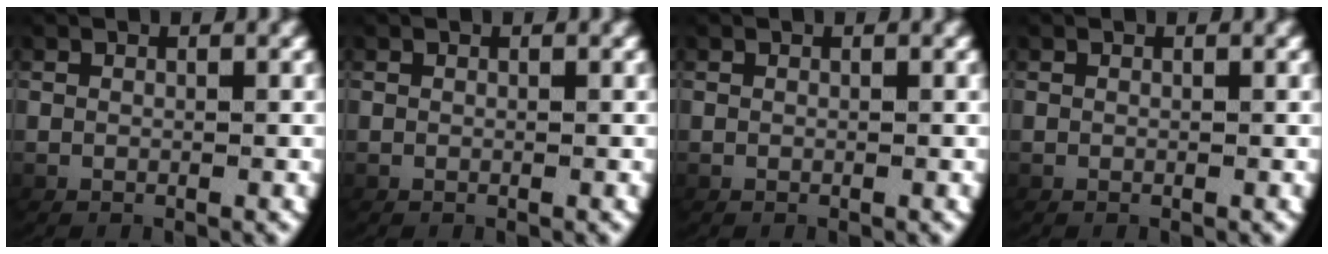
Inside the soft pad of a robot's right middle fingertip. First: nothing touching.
{"total": 0.0}
{"total": 0.0}
{"total": 1.6, "force": [0.2, -1.5, -0.5], "torque": [0.011, 0.001, 0.011]}